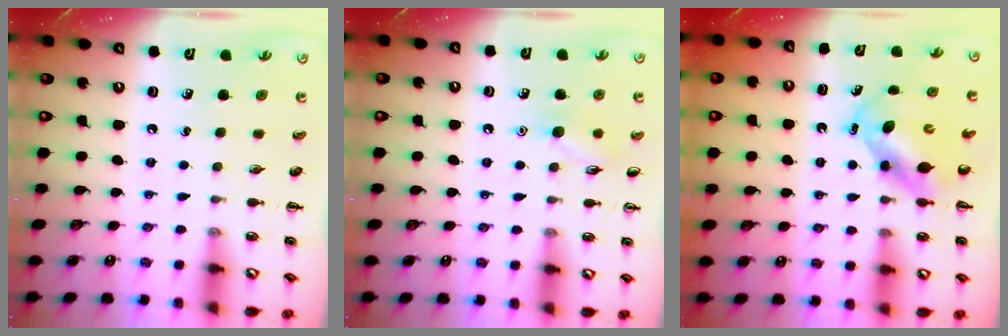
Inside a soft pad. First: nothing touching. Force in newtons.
{"total": 6.8, "press": 6.7, "slide": 1.3}
{"total": 5.7, "press": 5.7, "slide": 0.8}